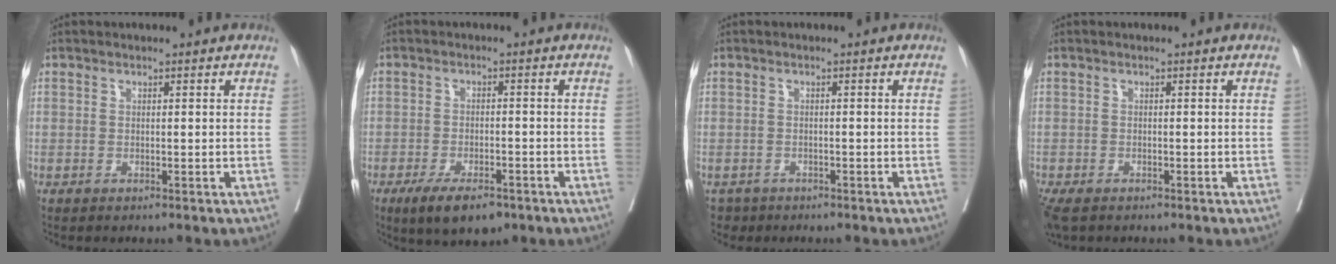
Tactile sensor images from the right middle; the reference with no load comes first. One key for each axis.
{"total": 7.3, "fx": -4.9, "fy": 2.8, "fz": 4.6, "tx": -0.074, "ty": -0.006, "tz": -0.077}
{"total": 2.6, "fx": -1.9, "fy": 1.8, "fz": -0.1, "tx": 0.002, "ty": 0.003, "tz": -0.034}
{"total": 5.5, "fx": -3.7, "fy": 2.9, "fz": 2.9, "tx": -0.067, "ty": -0.014, "tz": -0.061}